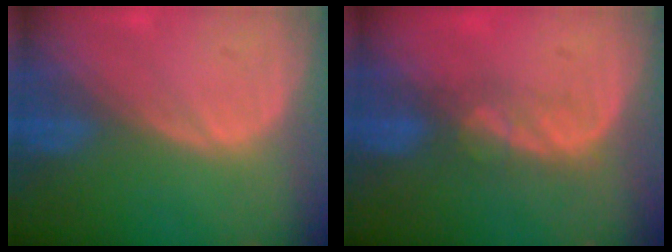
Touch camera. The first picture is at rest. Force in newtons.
{"total": 3.7, "press": 3.4, "slide": 1.5}